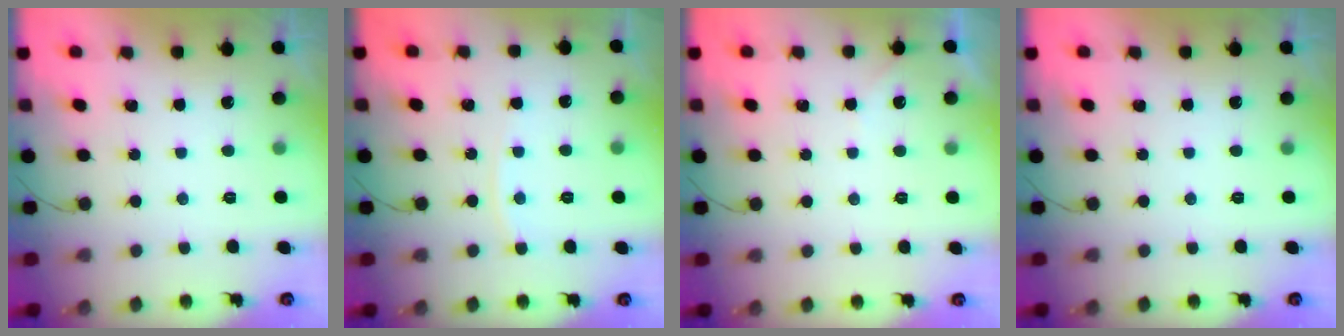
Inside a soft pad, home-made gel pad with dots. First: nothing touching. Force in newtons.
{"total": 6.3, "press": 6.3, "slide": 0.7}
{"total": 2.5, "press": 2.4, "slide": 0.3}
{"total": 0.0}